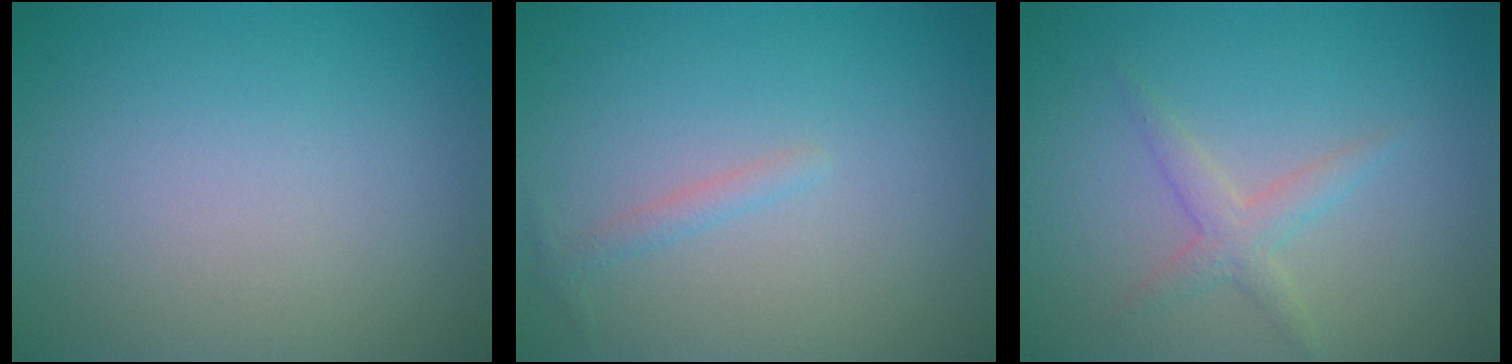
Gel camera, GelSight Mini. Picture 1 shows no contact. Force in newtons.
{"total": 0.9, "press": 0.9, "slide": 0.0}
{"total": 1.9, "press": 1.9, "slide": 0.0}